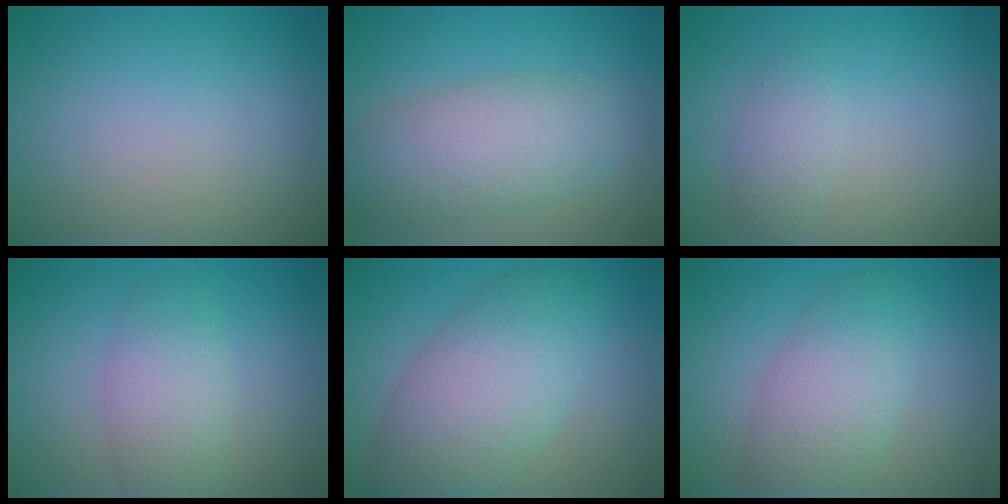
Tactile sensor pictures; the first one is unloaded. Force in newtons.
{"total": 5.8, "press": 5.7, "slide": 0.2}
{"total": 1.8, "press": 1.8, "slide": 0.1}
{"total": 3.4, "press": 3.4, "slide": 0.1}
{"total": 7.3, "press": 7.3, "slide": 0.1}
{"total": 4.8, "press": 4.7, "slide": 0.2}